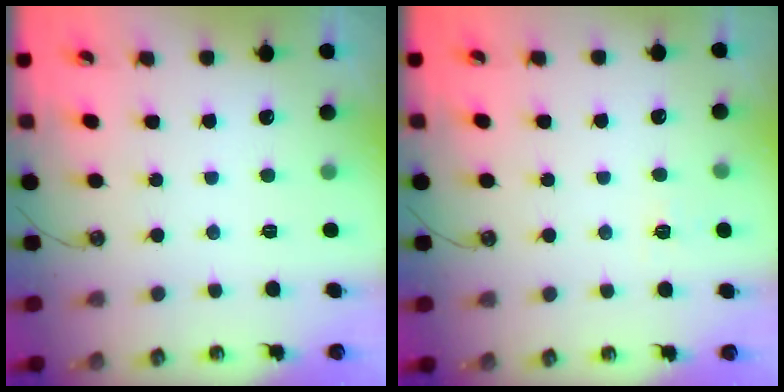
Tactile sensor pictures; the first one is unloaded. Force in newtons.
{"total": 2.7, "press": 2.7, "slide": 0.4}